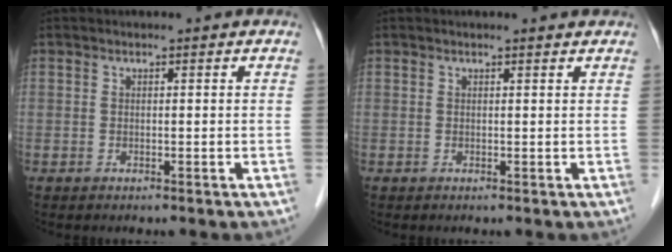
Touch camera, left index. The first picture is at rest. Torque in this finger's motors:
{"motor_torque": [0.29, -0.30, 0.05, 0.00]}